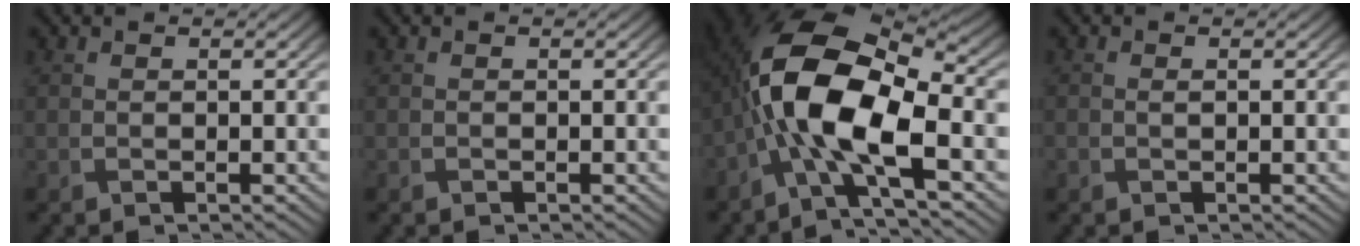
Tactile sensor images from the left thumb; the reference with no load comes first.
{"total": 0.0}
{"total": 14.0, "force": [-2.4, 6.1, 12.4], "torque": [-0.251, 0.003, -0.059]}
{"total": 0.6, "force": [0.0, 0.3, 0.5], "torque": [-0.013, 0.001, 0.001]}